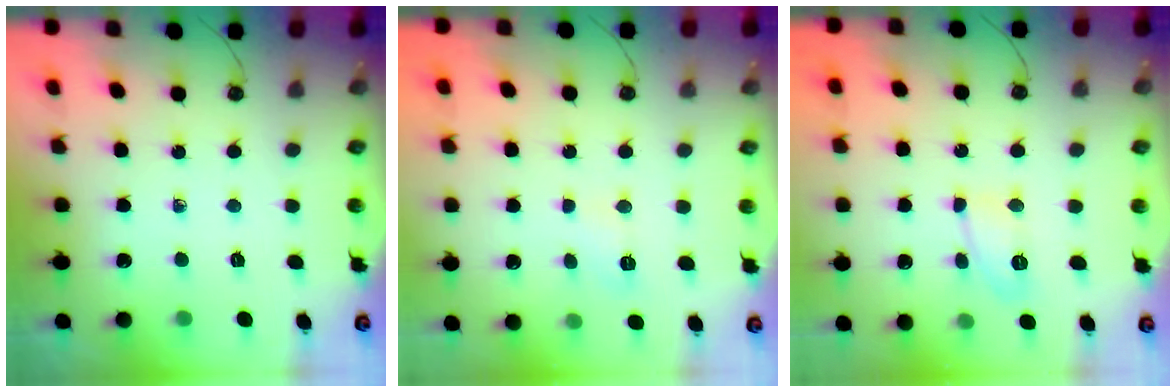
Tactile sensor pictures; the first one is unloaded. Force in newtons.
{"total": 4.6, "press": 4.4, "slide": 1.3}
{"total": 9.6, "press": 8.5, "slide": 4.4}